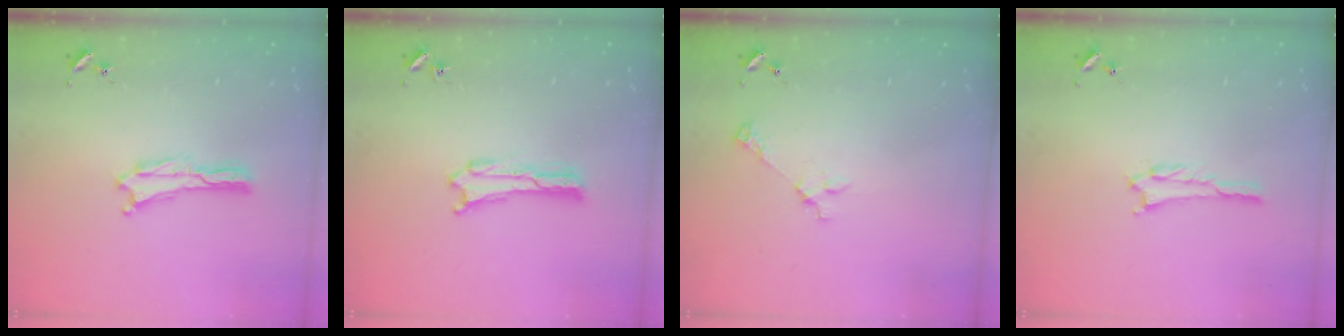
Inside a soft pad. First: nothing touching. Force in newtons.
{"total": 0.0}
{"total": 2.6, "press": 2.6, "slide": 0.3}
{"total": 0.6, "press": 0.6, "slide": 0.1}